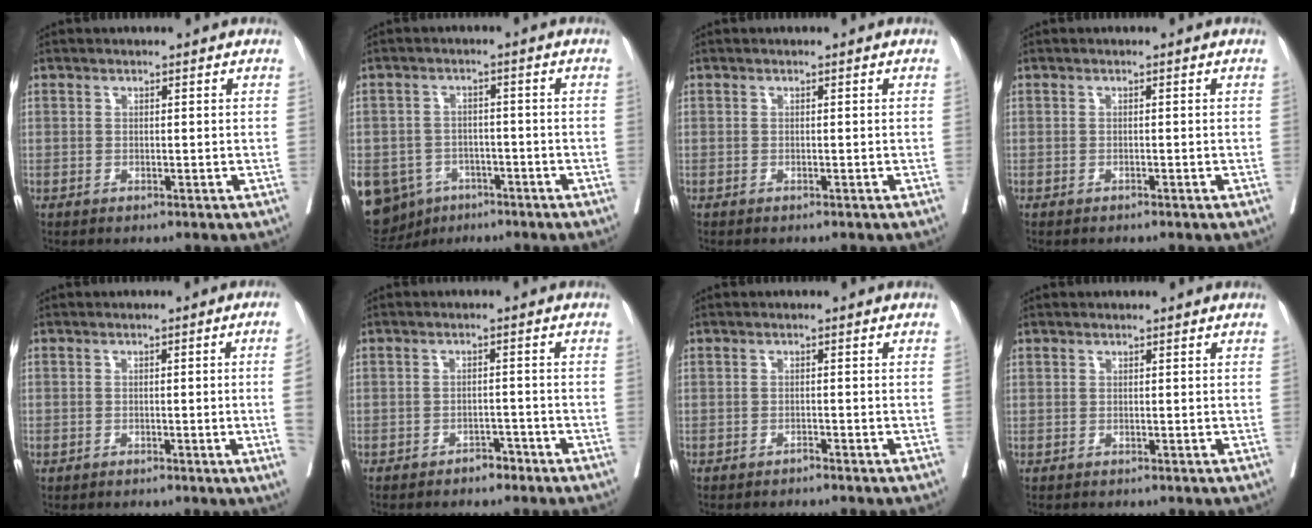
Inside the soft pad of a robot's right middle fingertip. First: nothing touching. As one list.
[{"total": 17.1, "force": [-8.4, 13.4, 6.5], "torque": [-0.188, 0.005, -0.115]}, {"total": 1.4, "force": [-1.3, 0.3, 0.6], "torque": [-0.006, -0.001, -0.018]}, {"total": 1.1, "force": [-1.0, 0.2, 0.4], "torque": [-0.006, 0.000, -0.016]}, {"total": 4.3, "force": [-1.0, -0.8, 4.2], "torque": [-0.045, 0.000, -0.015]}, {"total": 3.2, "force": [-2.6, 1.3, 1.3], "torque": [-0.014, 0.005, -0.038]}, {"total": 1.5, "force": [-1.4, 0.0, 0.5], "torque": [-0.005, 0.001, -0.019]}, {"total": 0.6, "force": [-0.1, 0.6, -0.1], "torque": [0.008, 0.005, -0.006]}]